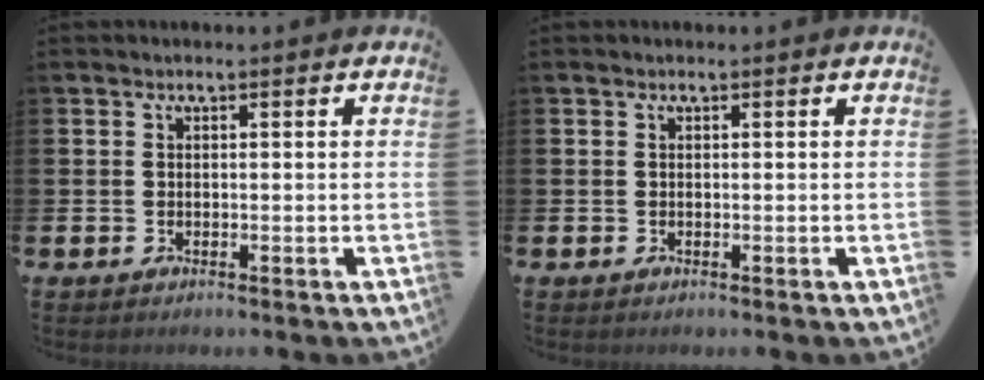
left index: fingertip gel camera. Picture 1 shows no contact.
{"total": 0.0}